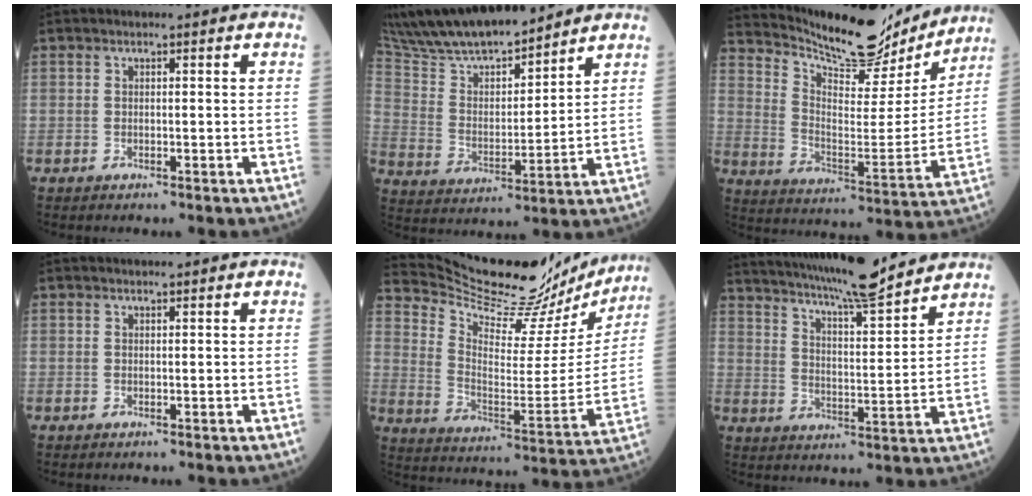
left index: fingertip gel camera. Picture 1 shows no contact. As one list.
[{"total": 17.8, "force": [15.8, 2.9, 7.6], "torque": [-0.142, 0.017, 0.289]}, {"total": 19.2, "force": [17.9, 3.7, 5.7], "torque": [-0.108, -0.033, 0.266]}, {"total": 0.6, "force": [0.6, 0.0, 0.2], "torque": [-0.006, 0.001, 0.009]}, {"total": 25.7, "force": [24.1, 4.2, 7.7], "torque": [-0.132, -0.062, 0.335]}, {"total": 16.8, "force": [15.1, 0.4, 7.4], "torque": [-0.133, -0.002, 0.231]}]